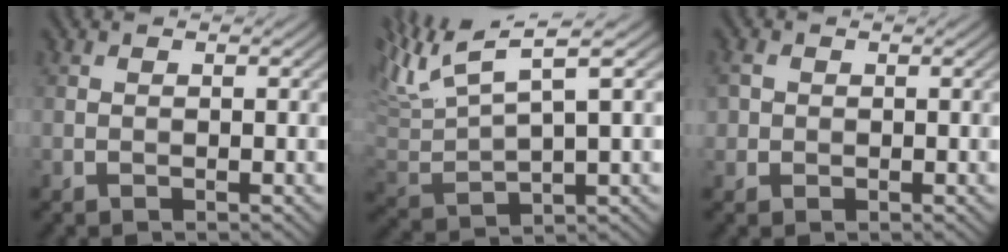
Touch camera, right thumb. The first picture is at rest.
{"total": 9.8, "force": [4.6, 2.8, 8.2], "torque": [-0.184, 0.026, 0.086]}
{"total": 2.4, "force": [0.2, 2.2, 1.0], "torque": [-0.030, 0.001, 0.002]}